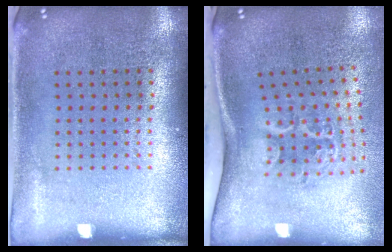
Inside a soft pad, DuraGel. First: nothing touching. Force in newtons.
{"total": 2.2, "press": 1.4, "slide": 1.7}